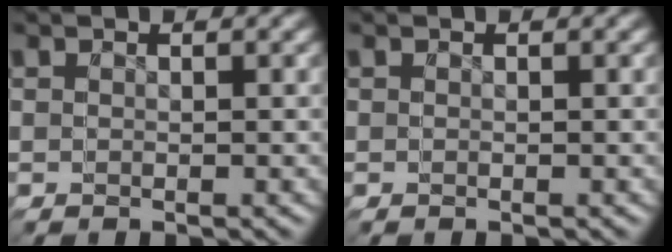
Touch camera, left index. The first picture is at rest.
{"total": 0.0}